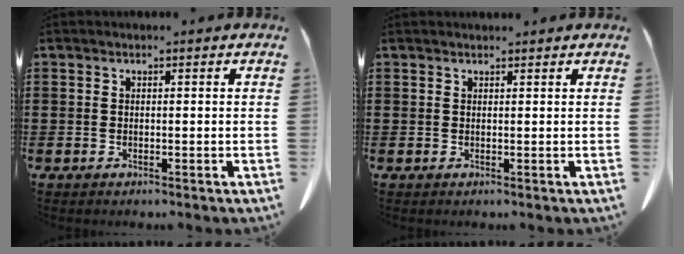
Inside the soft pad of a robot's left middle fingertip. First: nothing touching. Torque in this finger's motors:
{"motor_torque": [0.21, 0.16, 0.02, 0.00]}